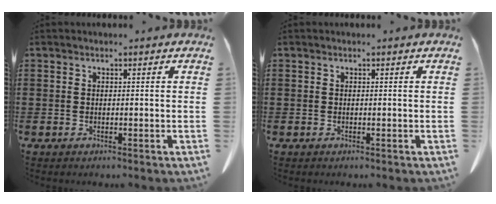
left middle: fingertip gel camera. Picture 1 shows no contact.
{"total": 0.0}